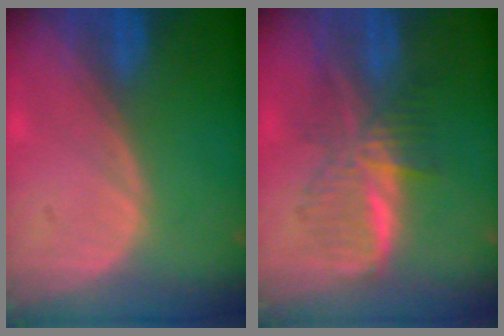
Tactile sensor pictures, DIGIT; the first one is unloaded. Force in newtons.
{"total": 6.6, "press": 6.6, "slide": 0.0}